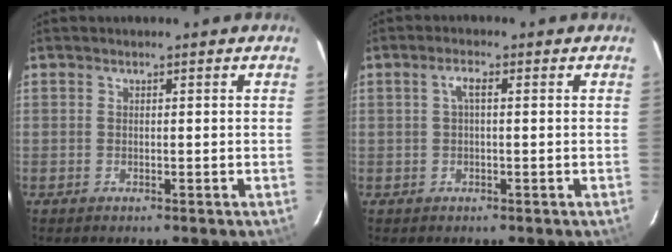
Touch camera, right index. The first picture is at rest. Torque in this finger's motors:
{"motor_torque": [0.40, 0.11, 0.17, 0.04]}